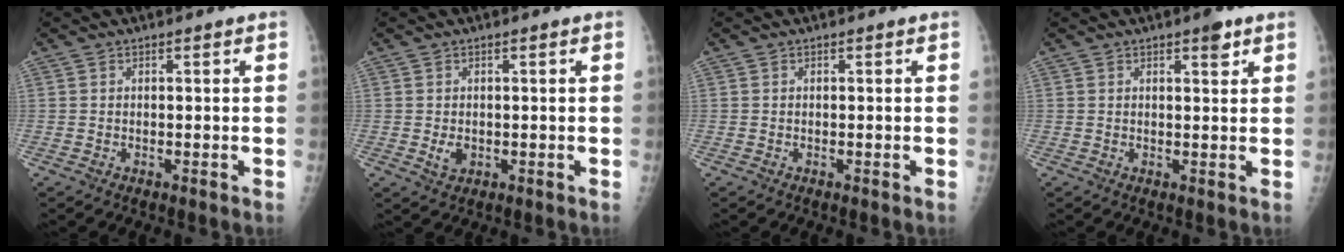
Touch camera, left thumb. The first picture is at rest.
{"total": 2.3, "force": [-0.1, 1.6, 1.6], "torque": [-0.021, -0.003, 0.003]}
{"total": 0.0}
{"total": 2.7, "force": [1.7, 0.9, 1.9], "torque": [-0.019, -0.008, 0.022]}